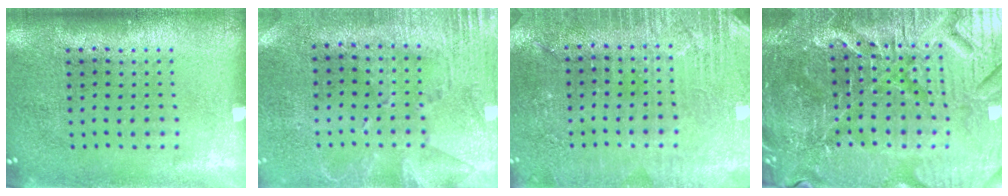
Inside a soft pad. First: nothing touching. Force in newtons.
{"total": 2.8, "press": 2.3, "slide": 1.5}
{"total": 2.9, "press": 2.9, "slide": 0.4}
{"total": 5.8, "press": 5.5, "slide": 1.9}